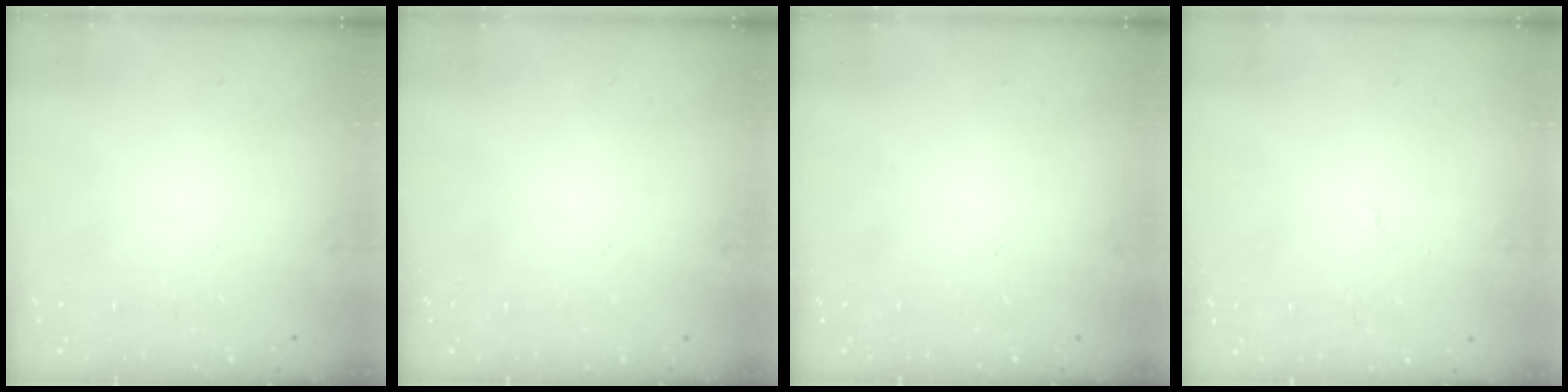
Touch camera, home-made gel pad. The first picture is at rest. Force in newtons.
{"total": 0.0}
{"total": 0.0}
{"total": 1.9, "press": 1.9, "slide": 0.3}